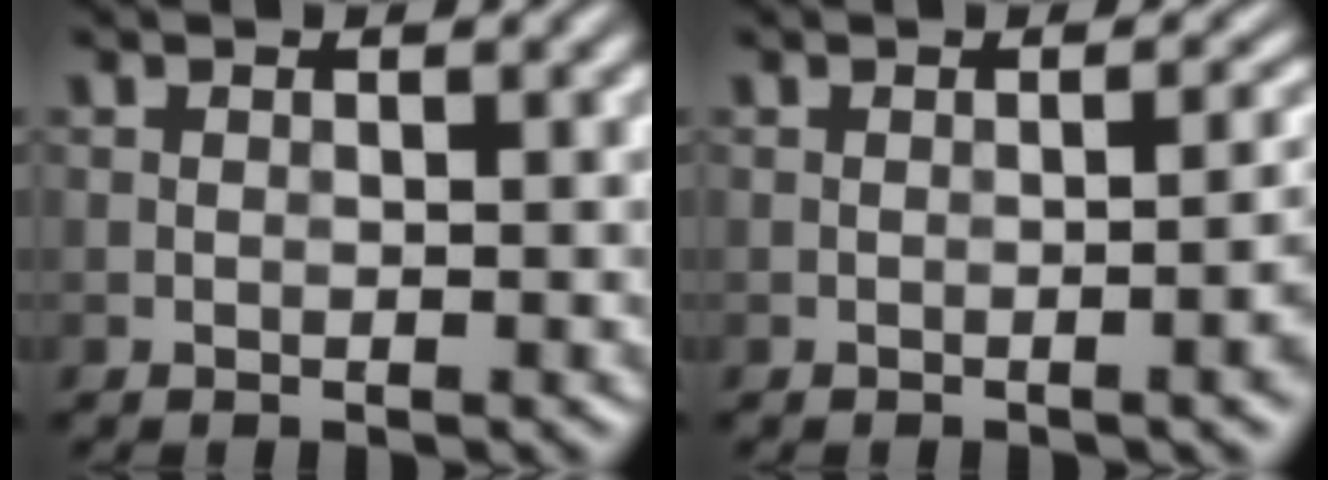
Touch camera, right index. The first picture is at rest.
{"total": 4.4, "force": [-0.8, 1.6, 4.1], "torque": [-0.036, 0.001, -0.010]}